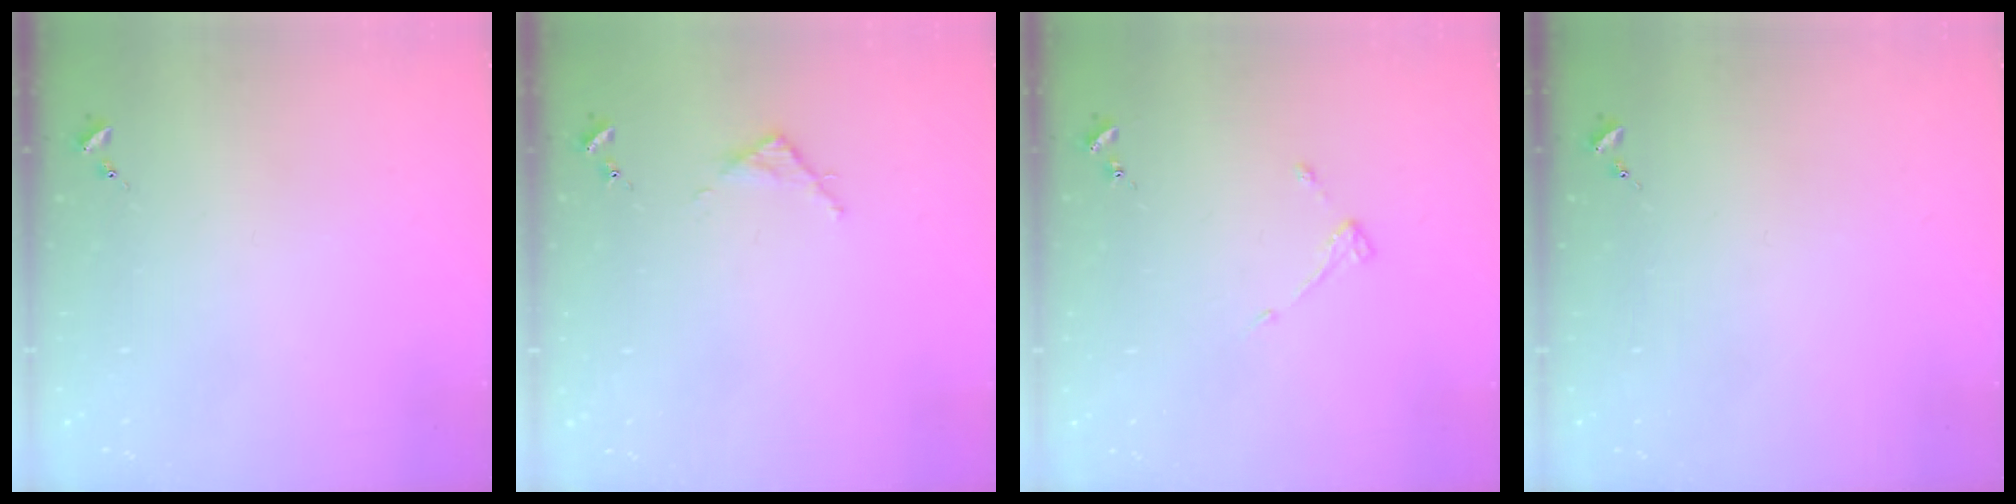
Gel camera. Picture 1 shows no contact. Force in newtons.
{"total": 2.8, "press": 2.8, "slide": 0.4}
{"total": 2.9, "press": 2.9, "slide": 0.5}
{"total": 0.0}